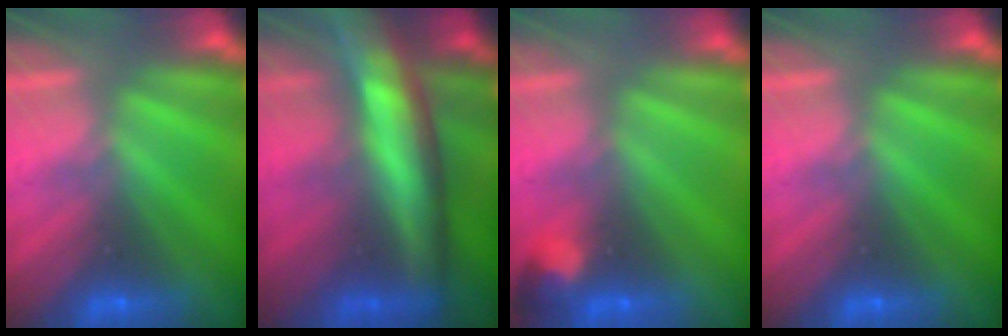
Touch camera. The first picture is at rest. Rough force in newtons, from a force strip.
{"total": 8.2}
{"total": 2.8}
{"total": 0.0}